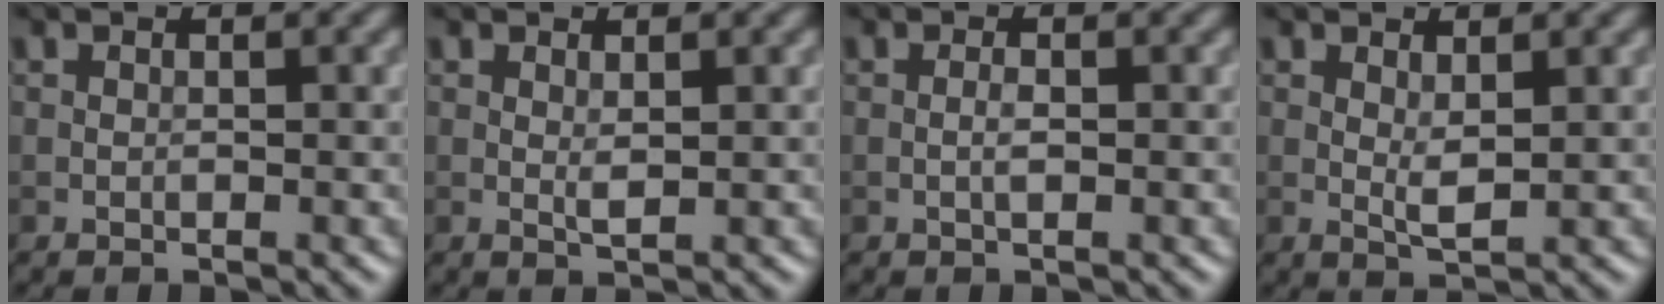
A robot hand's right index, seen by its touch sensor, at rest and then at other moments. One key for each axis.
{"total": 0.9, "fx": 0.4, "fy": 0.2, "fz": 0.8, "tx": -0.018, "ty": -0.004, "tz": 0.007}
{"total": 1.0, "fx": -0.2, "fy": 0.2, "fz": 0.9, "tx": -0.018, "ty": 0.000, "tz": -0.005}
{"total": 1.6, "fx": 0.6, "fy": 0.4, "fz": 1.4, "tx": -0.031, "ty": -0.004, "tz": 0.013}